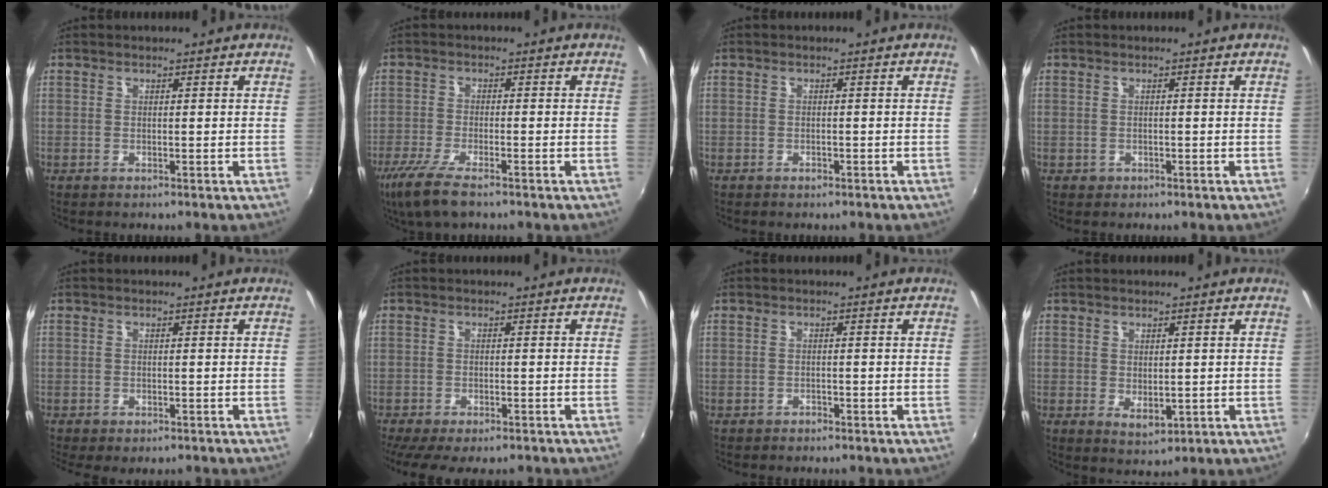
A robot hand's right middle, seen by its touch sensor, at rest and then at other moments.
{"total": 8.1, "force": [-5.7, 1.7, 5.6], "torque": [-0.138, -0.027, -0.110]}
{"total": 1.0, "force": [-0.9, 0.4, 0.3], "torque": [-0.010, 0.000, -0.011]}
{"total": 1.0, "force": [-0.5, 0.8, 0.3], "torque": [-0.007, -0.001, -0.003]}
{"total": 3.8, "force": [-2.9, 1.4, 2.0], "torque": [-0.045, -0.021, -0.039]}
{"total": 9.3, "force": [-7.6, 2.2, 4.8], "torque": [-0.106, -0.039, -0.119]}
{"total": 1.8, "force": [-1.7, 0.6, 0.4], "torque": [-0.013, -0.006, -0.024]}
{"total": 3.1, "force": [-0.3, 1.8, 2.5], "torque": [-0.040, -0.008, 0.001]}